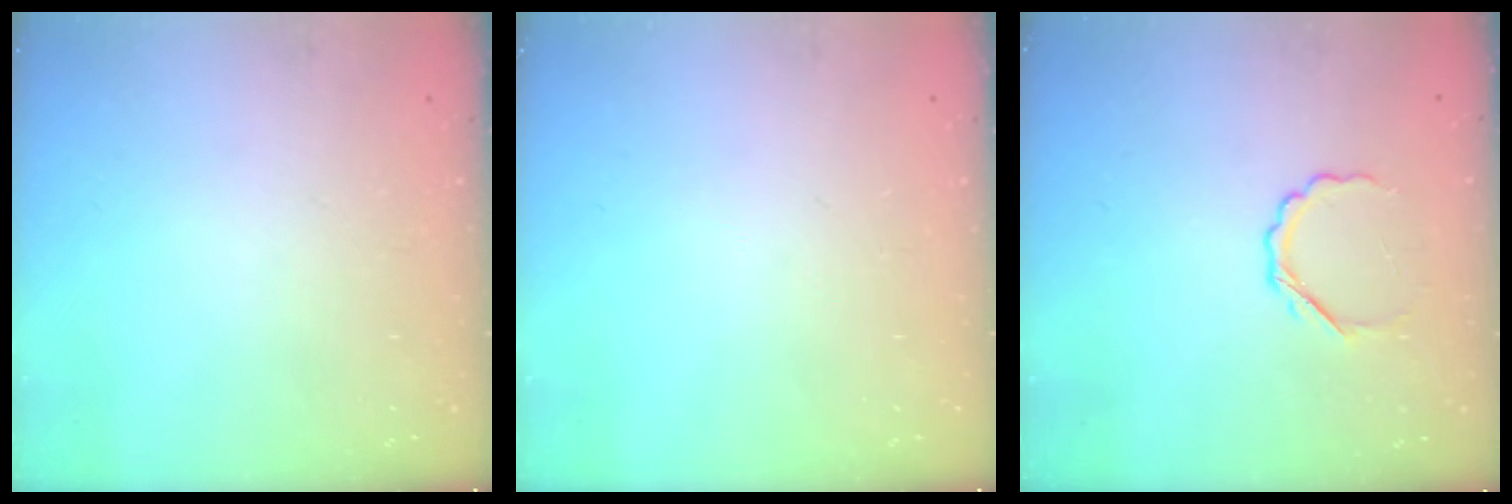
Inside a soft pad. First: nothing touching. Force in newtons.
{"total": 0.0}
{"total": 4.2, "press": 4.1, "slide": 1.0}